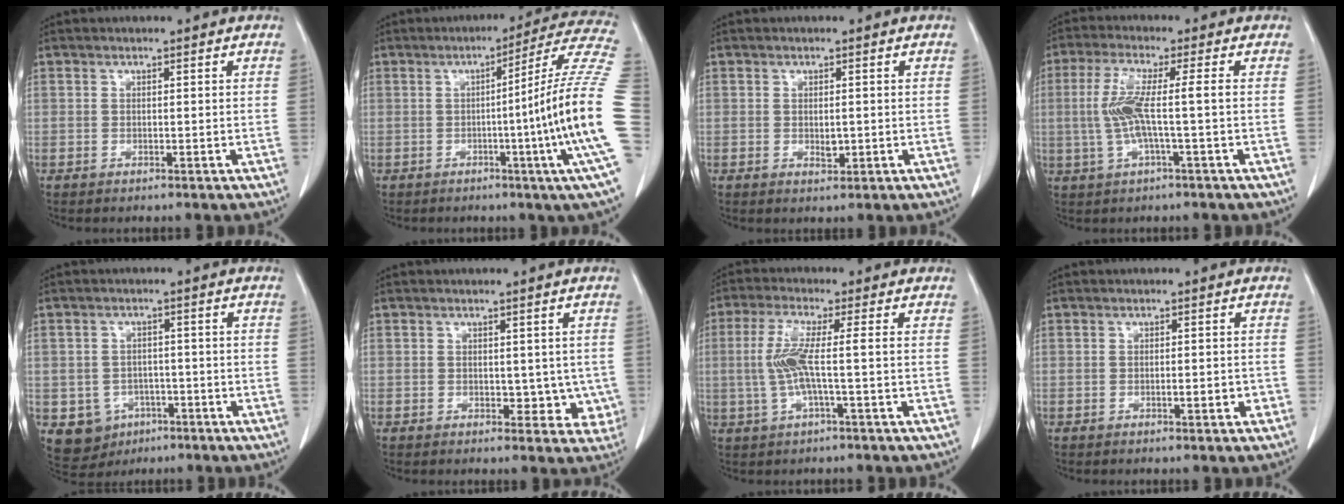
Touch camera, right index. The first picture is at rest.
{"total": 17.3, "force": [-2.9, -3.4, 16.8], "torque": [-0.176, -0.001, -0.054]}
{"total": 1.5, "force": [0.0, 0.8, 1.3], "torque": [-0.018, -0.002, 0.007]}
{"total": 6.9, "force": [-0.2, 0.2, 6.9], "torque": [-0.149, 0.009, -0.005]}
{"total": 6.7, "force": [-2.8, 5.9, 1.5], "torque": [-0.026, 0.006, -0.031]}
{"total": 4.2, "force": [0.1, 3.1, 2.8], "torque": [-0.005, 0.003, 0.009]}
{"total": 6.4, "force": [-0.2, 0.2, 6.3], "torque": [-0.138, 0.008, -0.005]}
{"total": 1.5, "force": [-0.5, 0.4, 1.4], "torque": [-0.018, 0.002, -0.003]}